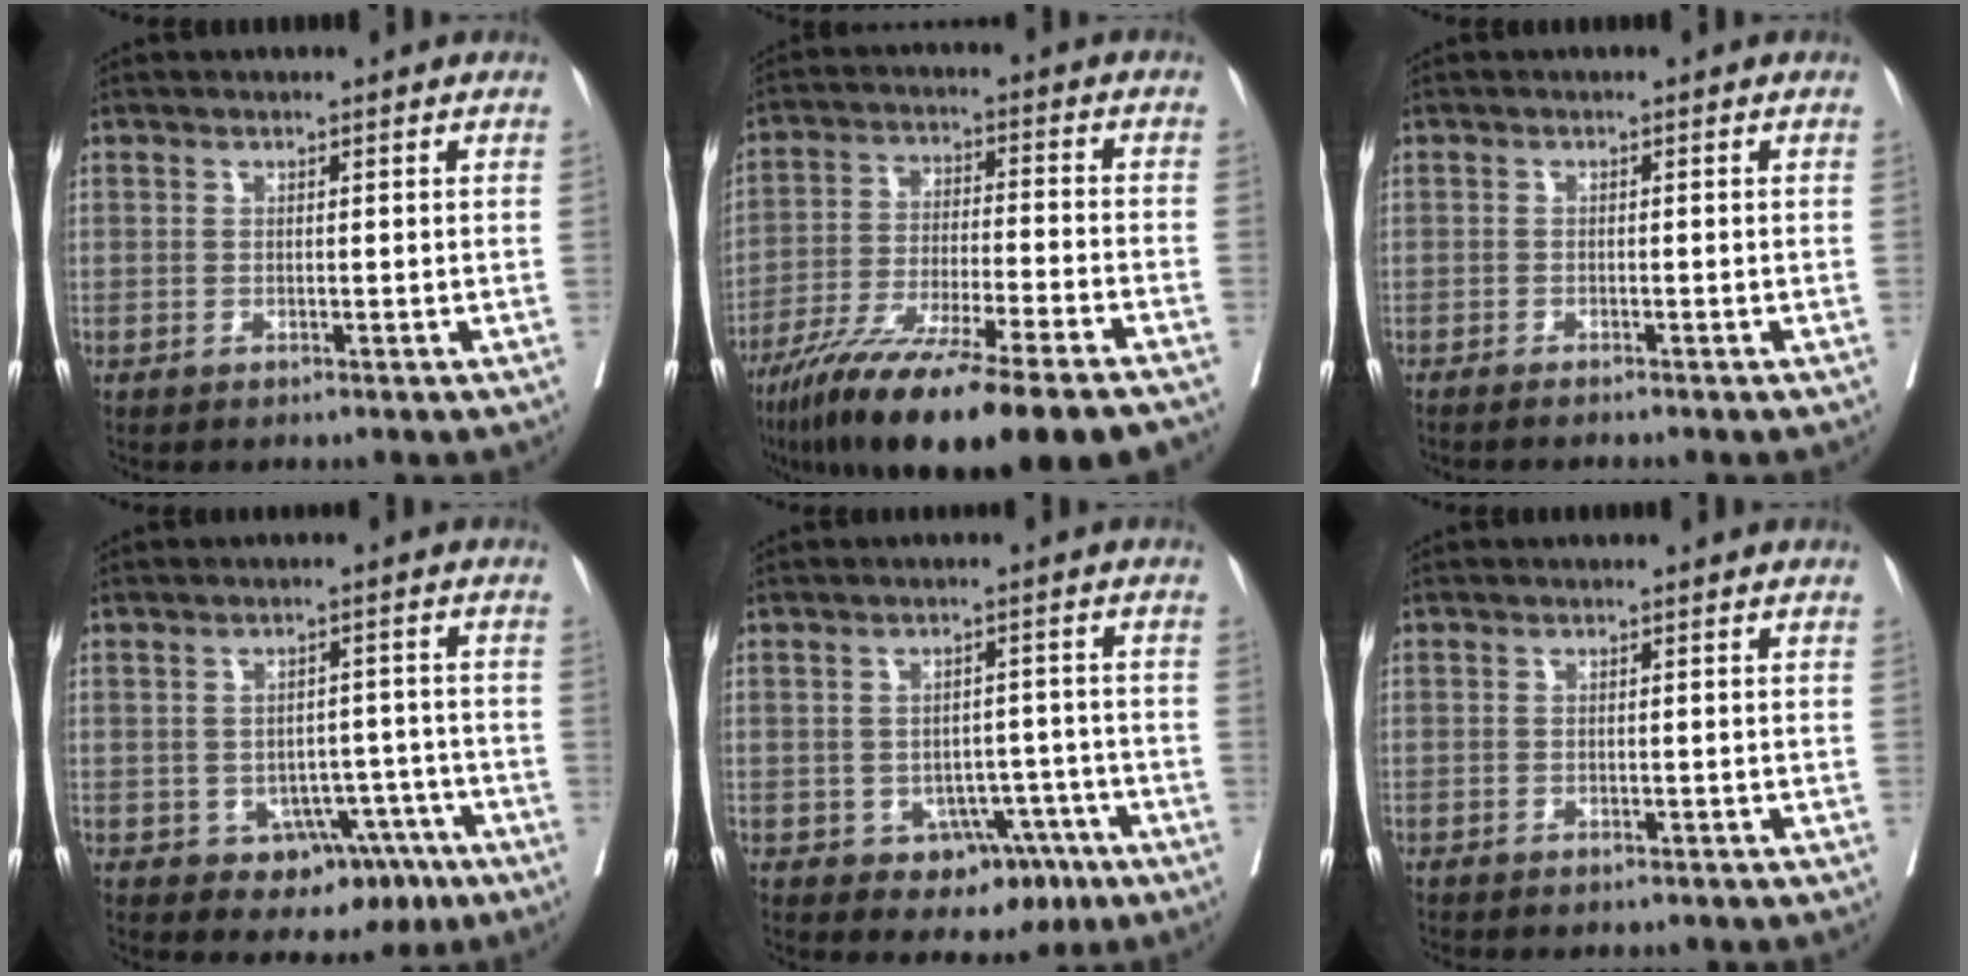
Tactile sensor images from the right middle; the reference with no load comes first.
{"total": 21.8, "force": [-16.6, 1.3, 14.1], "torque": [-0.196, -0.041, -0.269]}
{"total": 2.8, "force": [-2.4, -0.2, 1.4], "torque": [-0.014, 0.001, -0.031]}
{"total": 7.0, "force": [-3.6, 5.2, 3.1], "torque": [-0.019, 0.022, -0.039]}
{"total": 6.3, "force": [-3.1, 4.7, 2.8], "torque": [-0.019, 0.017, -0.032]}
{"total": 5.2, "force": [-4.6, 1.5, 1.9], "torque": [-0.027, -0.005, -0.057]}